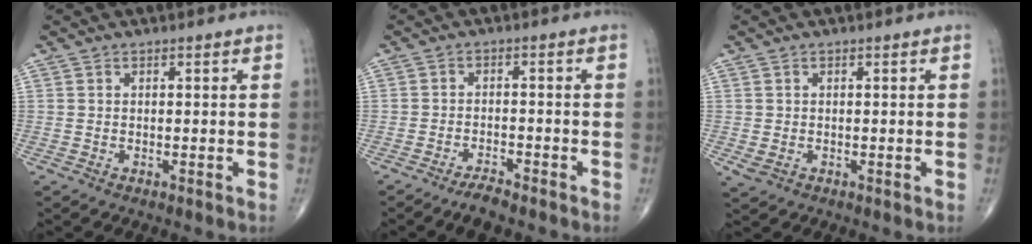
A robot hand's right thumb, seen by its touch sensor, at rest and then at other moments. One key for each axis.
{"total": 3.5, "fx": -3.0, "fy": 0.7, "fz": 1.6, "tx": -0.038, "ty": 0.010, "tz": -0.056}
{"total": 1.9, "fx": -0.2, "fy": 1.5, "fz": 1.1, "tx": -0.024, "ty": -0.005, "tz": 0.003}